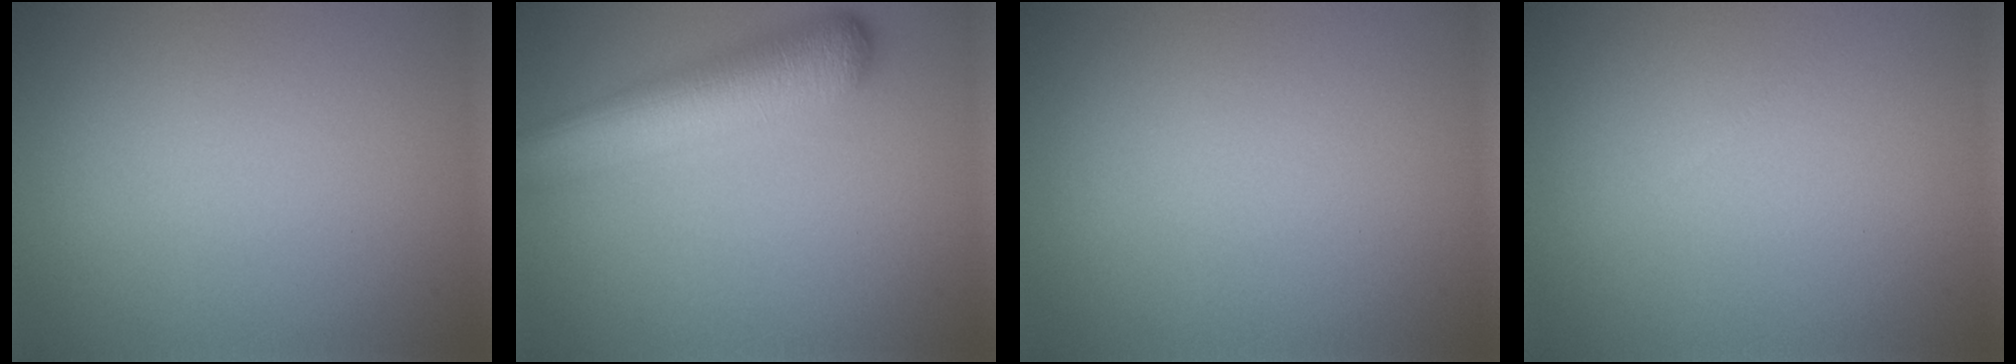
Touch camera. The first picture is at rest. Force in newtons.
{"total": 7.0, "press": 7.0, "slide": 0.4}
{"total": 0.0}
{"total": 0.0}